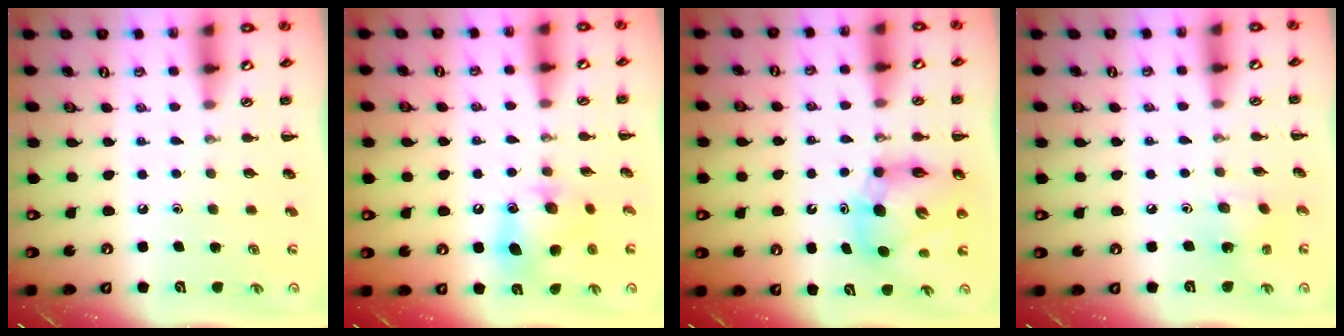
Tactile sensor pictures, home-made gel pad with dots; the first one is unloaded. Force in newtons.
{"total": 11.7, "press": 11.6, "slide": 1.6}
{"total": 10.5, "press": 10.0, "slide": 3.1}
{"total": 2.1, "press": 2.0, "slide": 0.5}